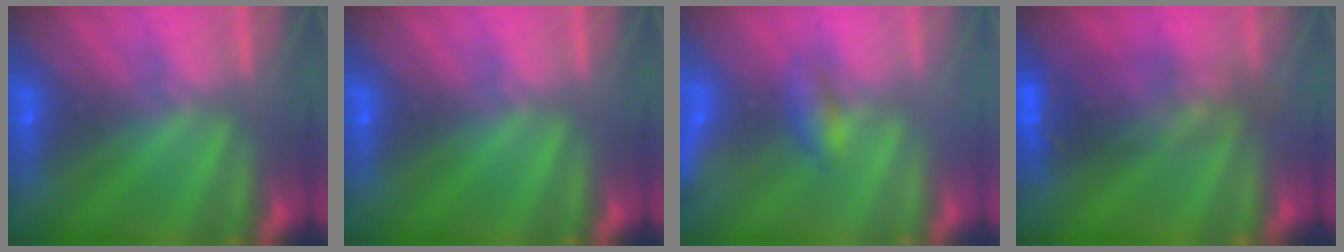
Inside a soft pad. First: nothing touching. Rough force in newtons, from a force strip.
{"total": 0.0}
{"total": 2.1}
{"total": 6.7}